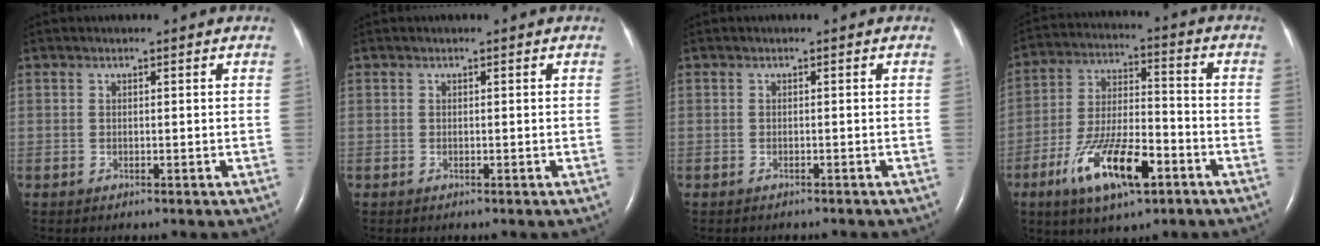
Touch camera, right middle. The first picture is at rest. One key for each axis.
{"total": 0.0}
{"total": 1.8, "fx": -1.6, "fy": 0.4, "fz": 0.5, "tx": -0.016, "ty": -0.004, "tz": -0.017}
{"total": 13.9, "fx": -7.0, "fy": 4.2, "fz": 11.3, "tx": -0.220, "ty": -0.003, "tz": -0.118}